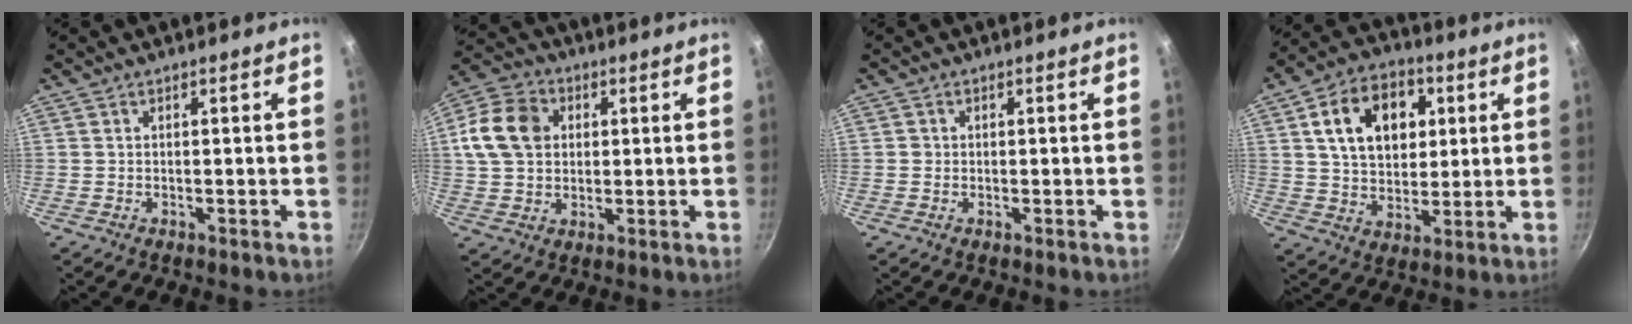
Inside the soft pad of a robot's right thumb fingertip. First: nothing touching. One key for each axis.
{"total": 12.0, "fx": 2.2, "fy": 9.6, "fz": 6.9, "tx": -0.111, "ty": 0.013, "tz": 0.027}
{"total": 0.9, "fx": -0.1, "fy": 0.9, "fz": 0.2, "tx": 0.000, "ty": 0.001, "tz": -0.003}
{"total": 15.9, "fx": 4.3, "fy": 11.3, "fz": 10.3, "tx": -0.133, "ty": 0.002, "tz": 0.066}